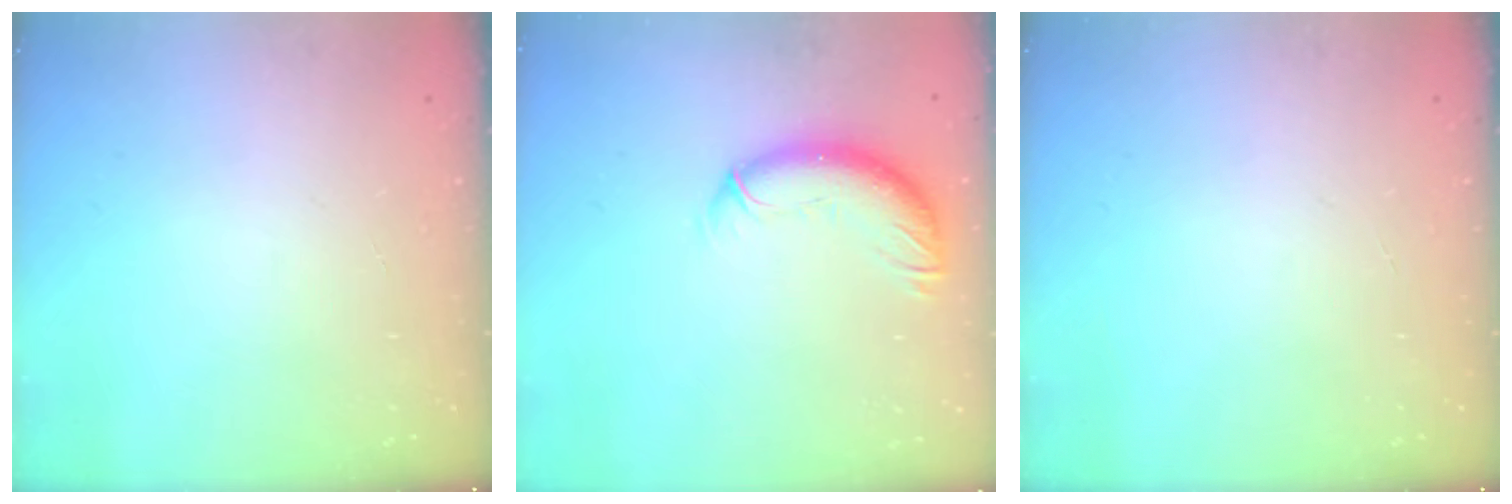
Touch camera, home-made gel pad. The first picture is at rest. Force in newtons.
{"total": 10.7, "press": 10.6, "slide": 1.7}
{"total": 0.0}